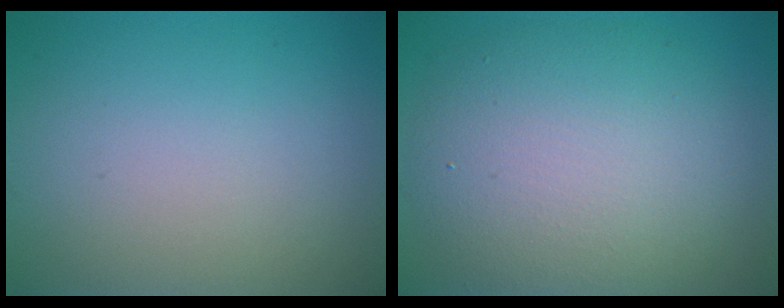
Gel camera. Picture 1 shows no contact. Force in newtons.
{"total": 8.9, "press": 8.9, "slide": 0.4}